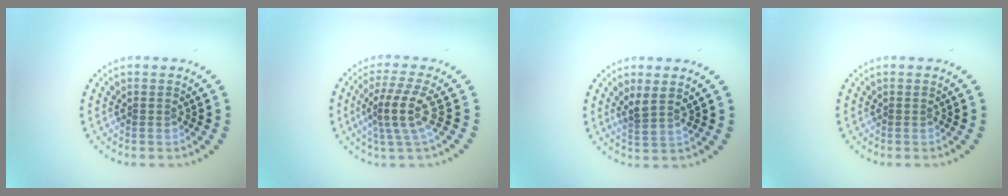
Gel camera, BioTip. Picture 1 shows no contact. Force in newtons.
{"total": 3.4, "press": 2.6, "slide": 2.2}
{"total": 1.9, "press": 1.5, "slide": 1.3}
{"total": 0.0}